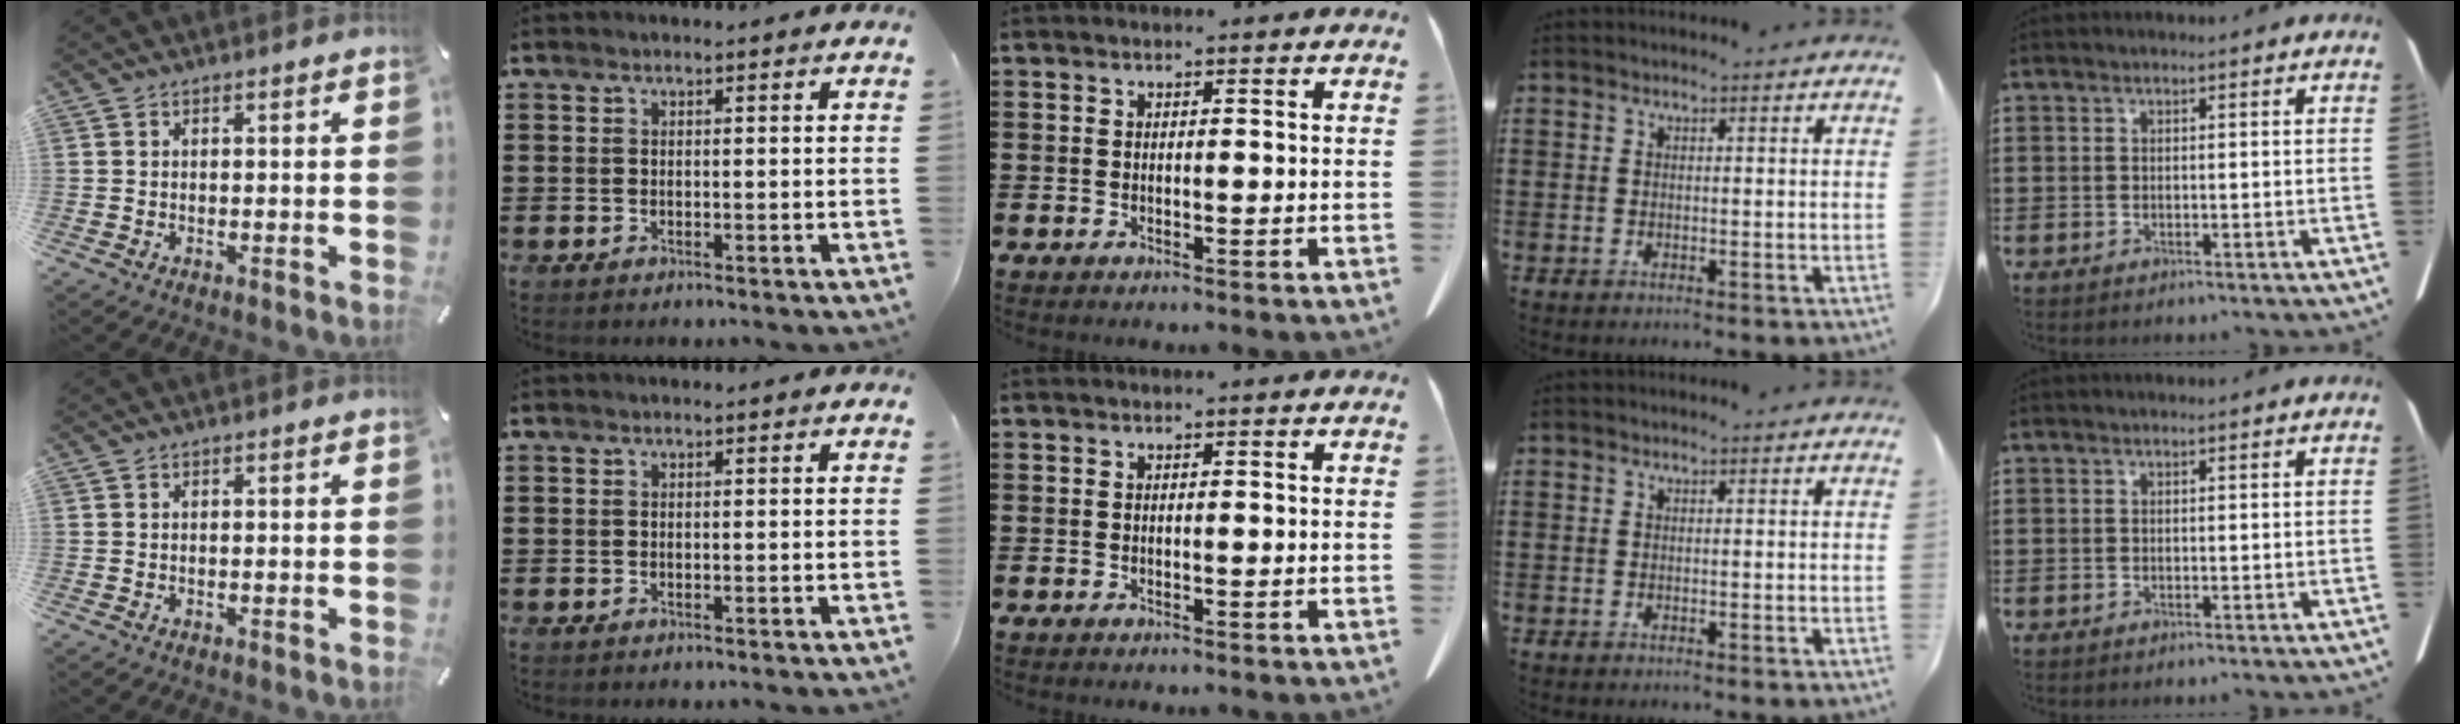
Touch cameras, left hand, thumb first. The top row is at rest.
{}